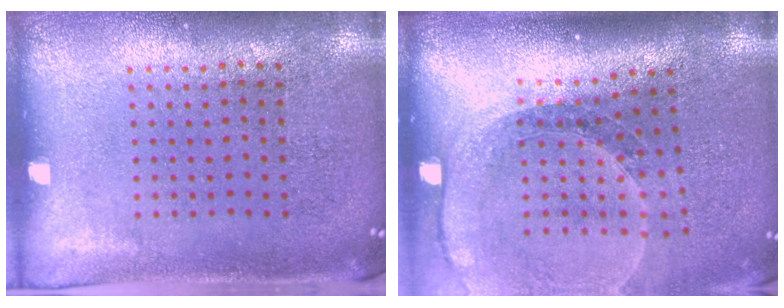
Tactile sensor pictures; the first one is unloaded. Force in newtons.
{"total": 1.8, "press": 1.7, "slide": 0.6}